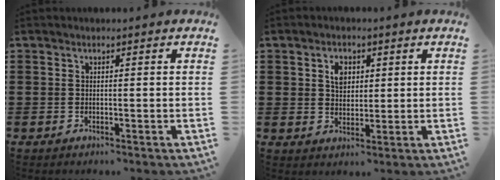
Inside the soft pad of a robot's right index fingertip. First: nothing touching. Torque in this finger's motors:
{"motor_torque": [0.02, 0.02, 0.11, 0.04]}